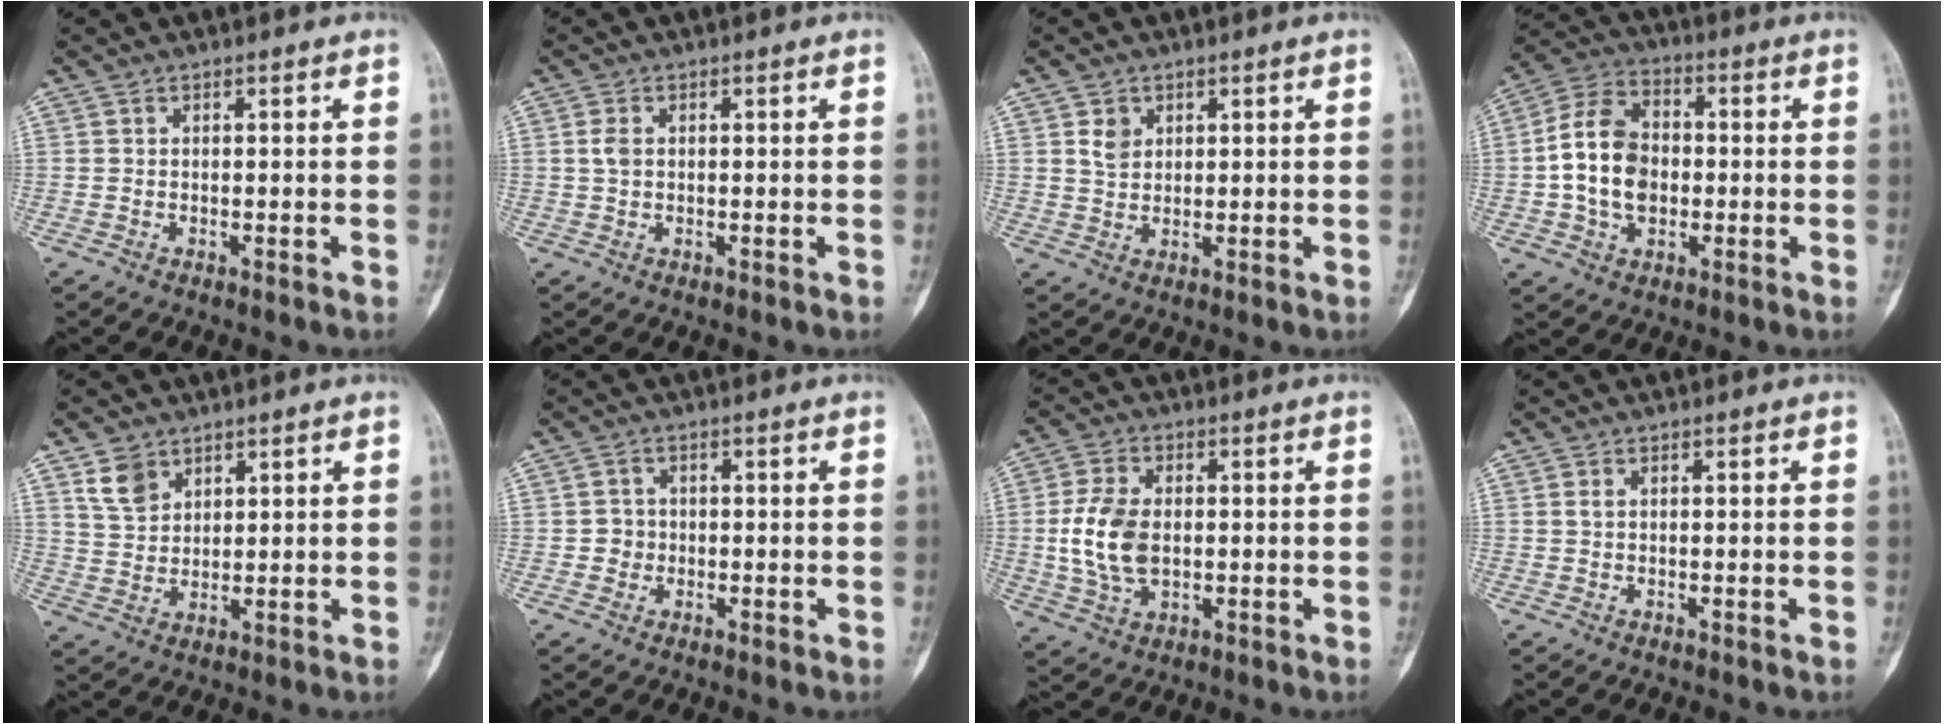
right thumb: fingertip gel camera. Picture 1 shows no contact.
{"total": 2.1, "force": [0.3, 1.4, 1.5], "torque": [-0.035, 0.002, 0.007]}
{"total": 3.5, "force": [1.5, 2.7, 1.6], "torque": [-0.014, -0.010, 0.031]}
{"total": 12.6, "force": [-0.8, 9.1, 8.8], "torque": [-0.142, 0.024, -0.023]}
{"total": 5.7, "force": [3.5, 3.9, 2.2], "torque": [-0.025, -0.018, 0.076]}
{"total": 2.3, "force": [-0.3, 2.3, 0.5], "torque": [0.011, 0.008, -0.009]}
{"total": 10.4, "force": [-0.1, 6.7, 7.9], "torque": [-0.155, 0.002, 0.002]}
{"total": 0.7, "force": [0.2, 0.4, 0.5], "torque": [-0.014, 0.004, 0.004]}